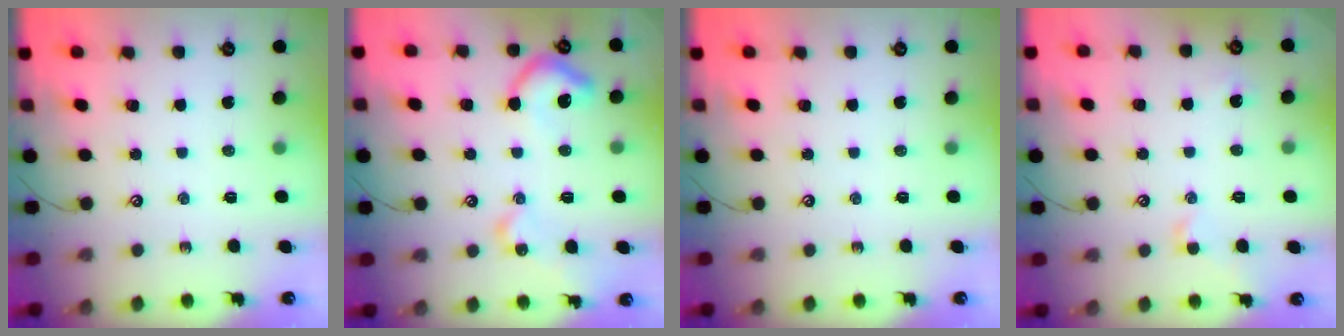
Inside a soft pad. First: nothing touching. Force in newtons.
{"total": 9.2, "press": 9.2, "slide": 1.2}
{"total": 0.0}
{"total": 1.6, "press": 1.5, "slide": 0.7}